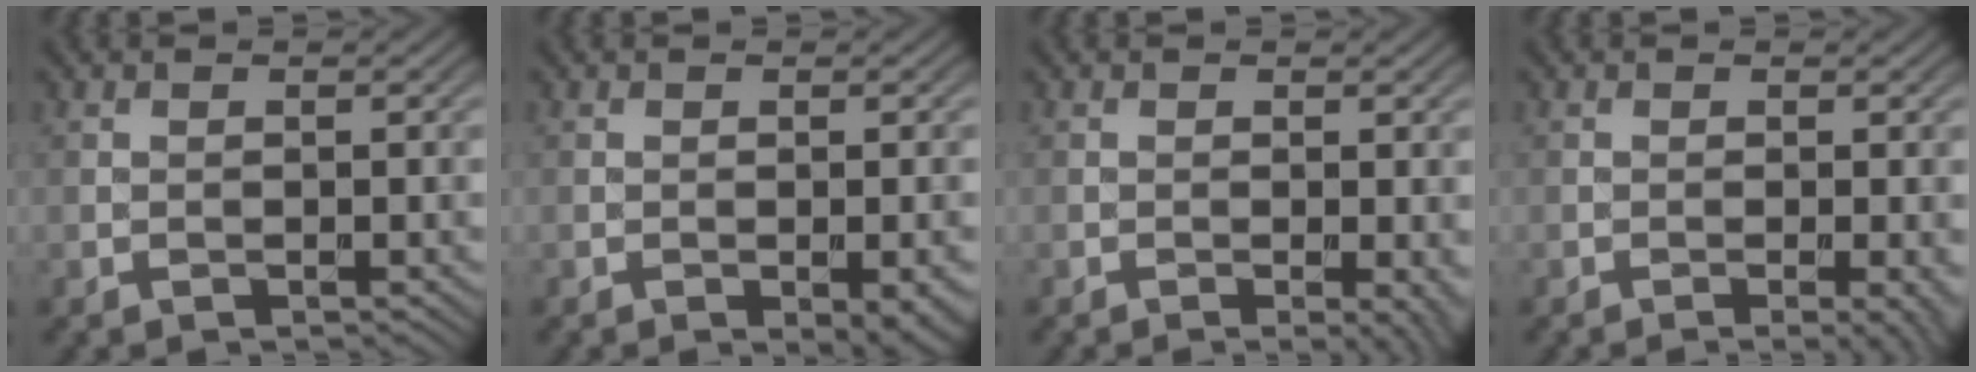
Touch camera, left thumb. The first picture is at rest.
{"total": 4.1, "force": [-2.0, 1.2, 3.4], "torque": [-0.048, -0.005, -0.022]}
{"total": 2.4, "force": [-0.5, 0.4, 2.3], "torque": [-0.032, -0.005, -0.008]}
{"total": 2.5, "force": [-0.7, 0.4, 2.4], "torque": [-0.032, -0.001, -0.013]}